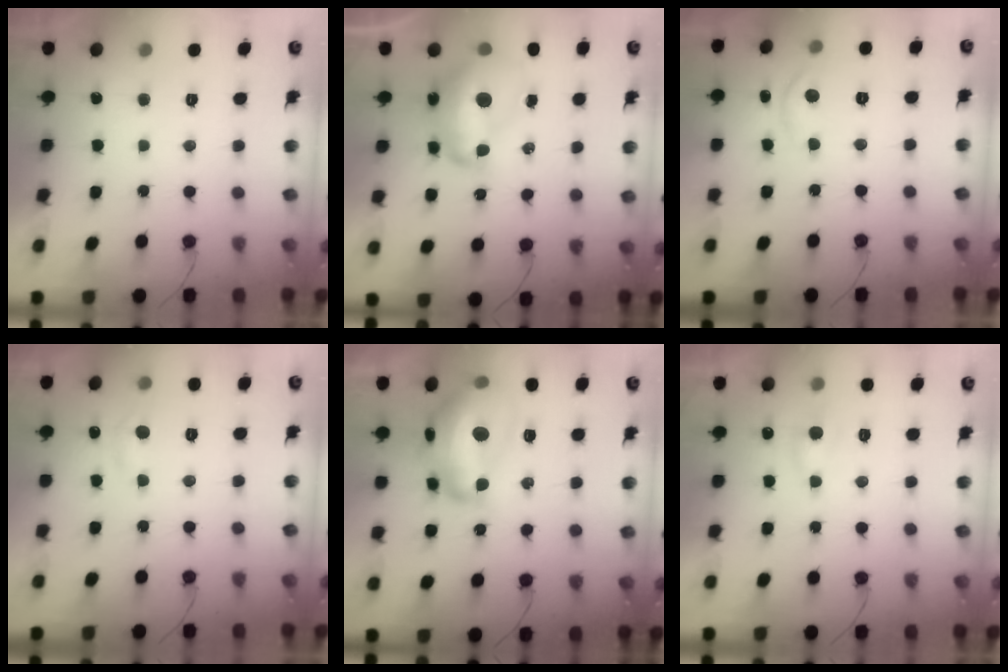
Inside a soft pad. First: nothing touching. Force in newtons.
{"total": 14.9, "press": 14.9, "slide": 1.1}
{"total": 4.9, "press": 4.9, "slide": 0.5}
{"total": 6.6, "press": 6.6, "slide": 0.9}
{"total": 19.1, "press": 19.0, "slide": 1.4}
{"total": 4.3, "press": 4.2, "slide": 0.7}